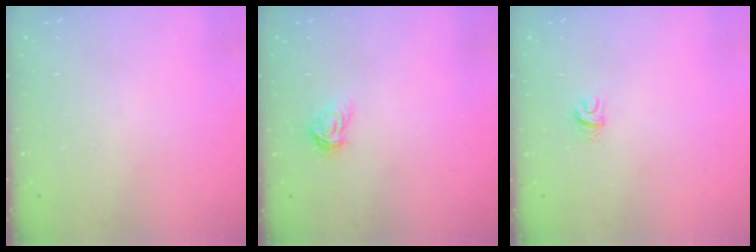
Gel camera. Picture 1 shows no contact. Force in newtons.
{"total": 3.6, "press": 3.6, "slide": 0.1}
{"total": 3.7, "press": 3.7, "slide": 0.4}